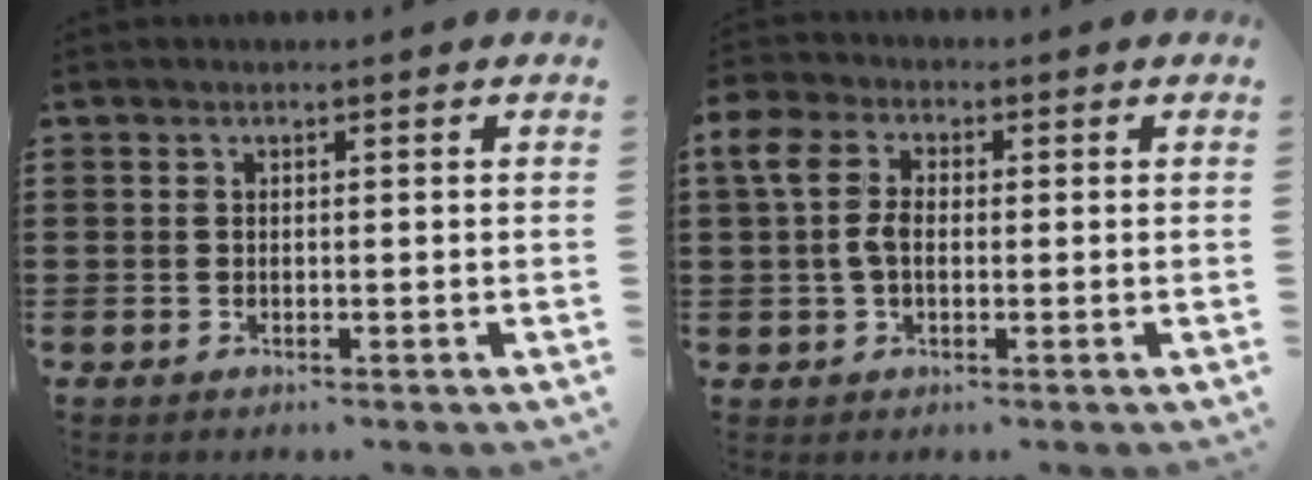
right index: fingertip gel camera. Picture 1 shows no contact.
{"total": 5.9, "force": [0.4, 4.0, 4.3], "torque": [-0.112, 0.008, 0.000]}